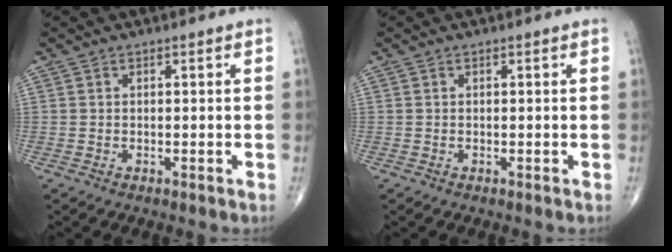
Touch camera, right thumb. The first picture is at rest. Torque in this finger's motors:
{"motor_torque": [-0.05, 0.02, -0.01, 0.00, 0.01]}